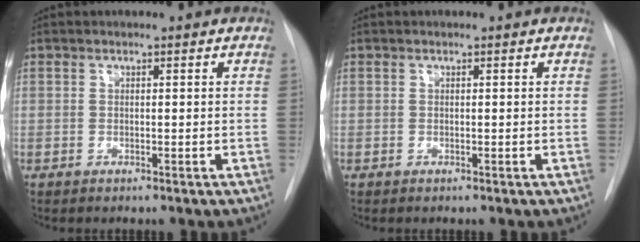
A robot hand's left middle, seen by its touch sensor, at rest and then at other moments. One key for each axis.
{"total": 0.0}